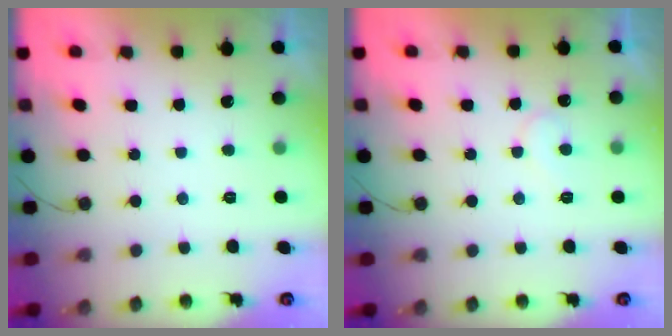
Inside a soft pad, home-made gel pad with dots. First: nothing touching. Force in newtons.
{"total": 7.0, "press": 6.9, "slide": 0.6}